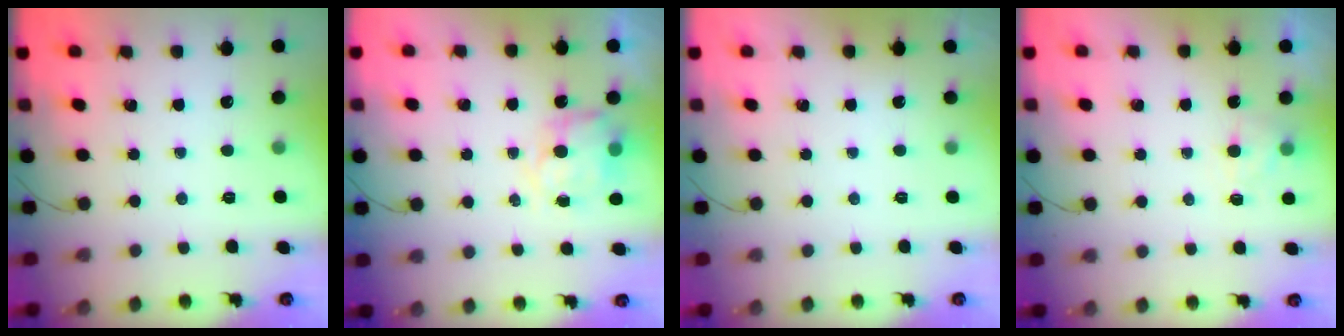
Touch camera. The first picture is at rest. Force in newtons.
{"total": 8.3, "press": 8.2, "slide": 1.1}
{"total": 1.9, "press": 1.9, "slide": 0.3}
{"total": 2.9, "press": 2.5, "slide": 1.5}